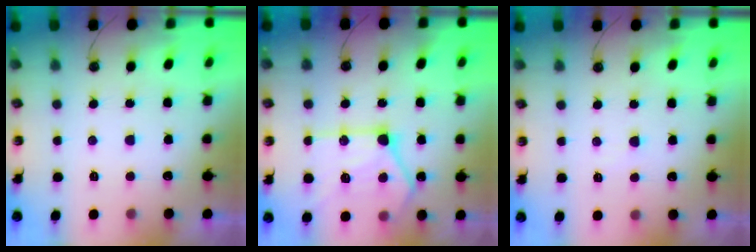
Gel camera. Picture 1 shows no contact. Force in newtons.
{"total": 19.0, "press": 19.0, "slide": 1.4}
{"total": 2.2, "press": 2.2, "slide": 0.4}